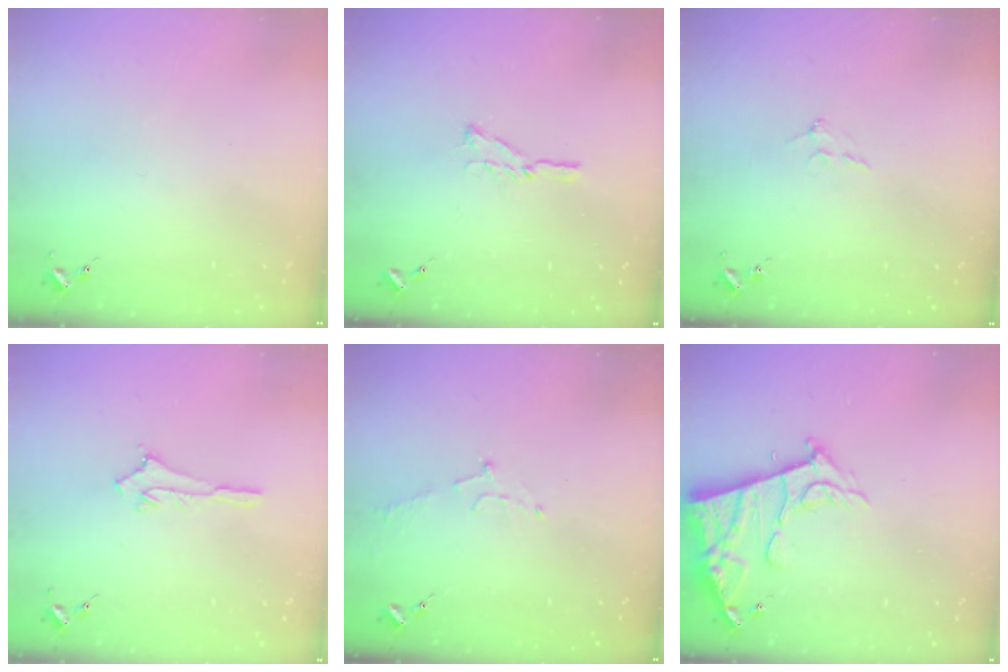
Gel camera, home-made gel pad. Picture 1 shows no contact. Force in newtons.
{"total": 6.4, "press": 6.3, "slide": 0.6}
{"total": 5.0, "press": 5.0, "slide": 0.9}
{"total": 2.9, "press": 2.9, "slide": 0.2}
{"total": 5.7, "press": 5.7, "slide": 0.6}
{"total": 14.9, "press": 14.8, "slide": 1.4}